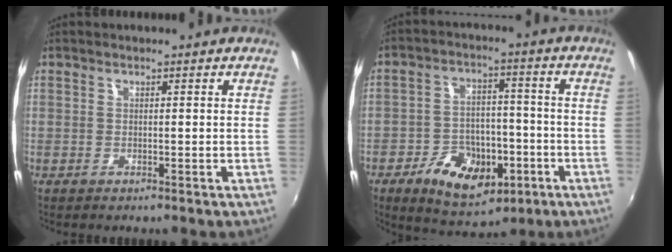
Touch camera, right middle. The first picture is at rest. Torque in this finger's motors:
{"motor_torque": [0.90, -1.04, 0.17, 0.07]}